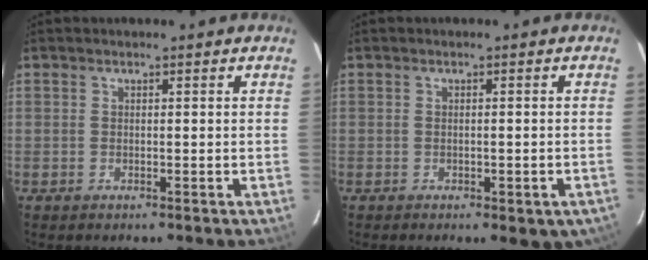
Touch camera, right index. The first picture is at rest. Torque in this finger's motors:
{"motor_torque": [0.66, -0.70, 0.28, 0.03]}